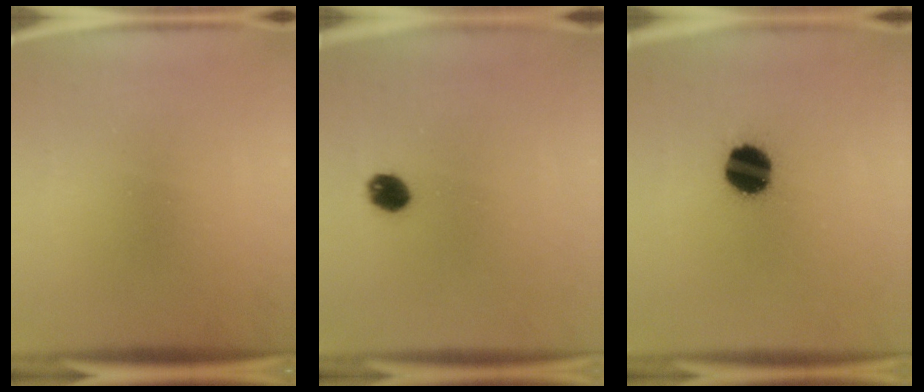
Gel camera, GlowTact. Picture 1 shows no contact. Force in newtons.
{"total": 4.2}
{"total": 11.7}